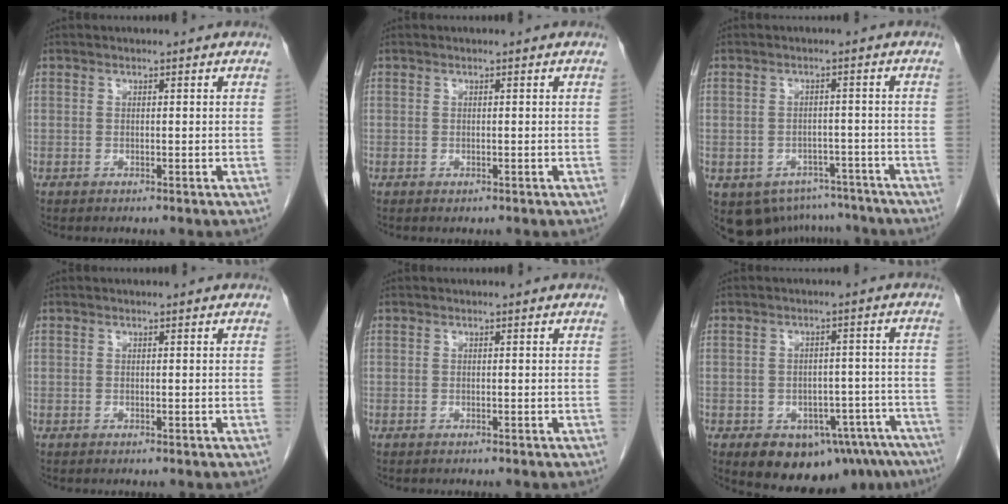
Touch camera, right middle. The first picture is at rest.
{"total": 0.0}
{"total": 11.0, "force": [-8.3, 6.9, 2.0], "torque": [-0.038, 0.013, -0.098]}
{"total": 0.0}
{"total": 0.0}
{"total": 14.8, "force": [-10.1, 7.8, 7.5], "torque": [-0.058, 0.018, -0.120]}